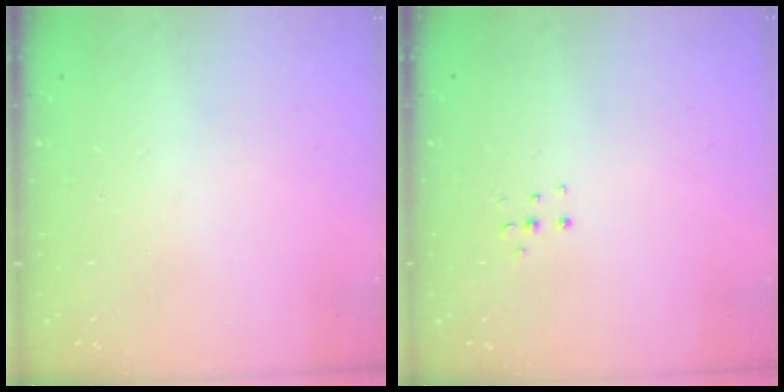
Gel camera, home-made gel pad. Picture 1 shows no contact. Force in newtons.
{"total": 4.0, "press": 4.0, "slide": 0.5}